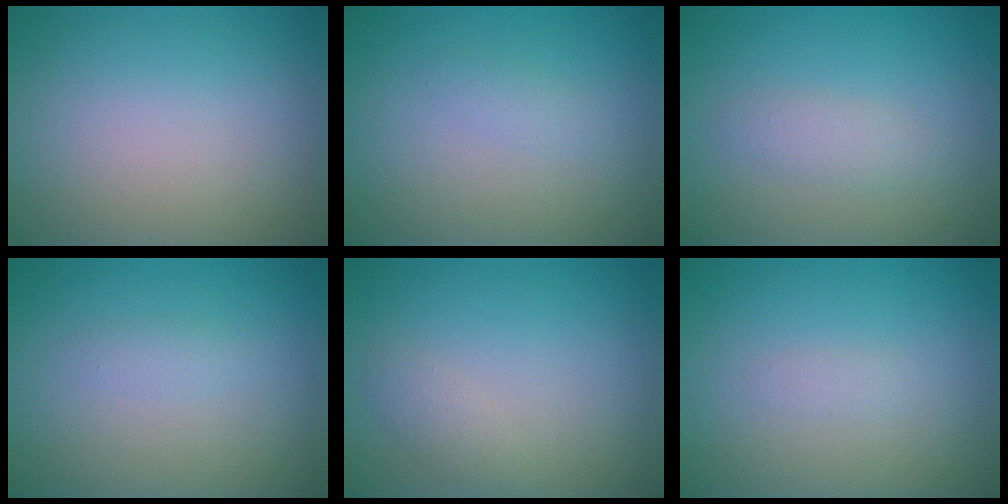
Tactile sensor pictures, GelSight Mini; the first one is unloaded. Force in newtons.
{"total": 0.9, "press": 0.9, "slide": 0.0}
{"total": 1.4, "press": 1.4, "slide": 0.1}
{"total": 0.8, "press": 0.8, "slide": 0.1}
{"total": 1.1, "press": 1.1, "slide": 0.1}
{"total": 0.7, "press": 0.7, "slide": 0.1}